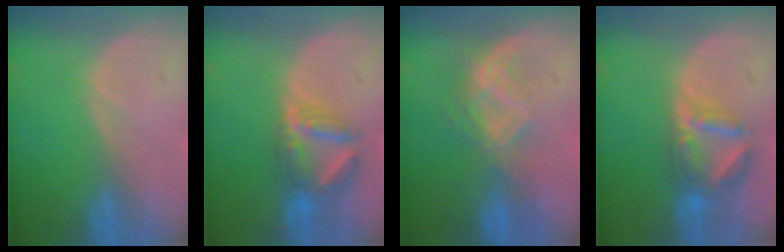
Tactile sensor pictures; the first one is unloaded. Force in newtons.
{"total": 6.5, "press": 6.4, "slide": 1.2}
{"total": 6.9, "press": 6.5, "slide": 2.2}
{"total": 7.2, "press": 6.3, "slide": 3.5}